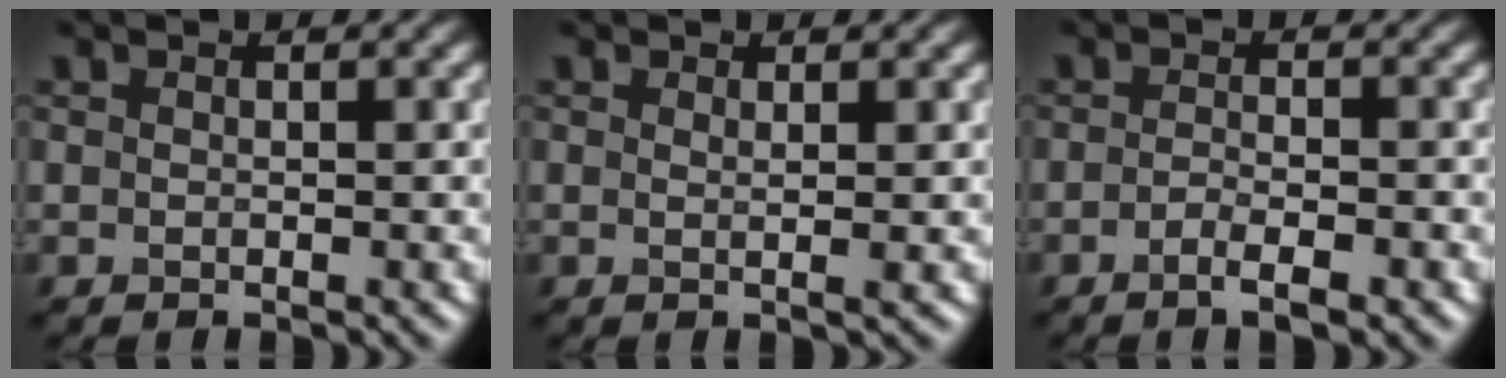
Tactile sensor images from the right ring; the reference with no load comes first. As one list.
[{"total": 1.1, "force": [0.3, 0.2, 1.0], "torque": [-0.012, -0.002, 0.002]}, {"total": 2.3, "force": [-1.2, 0.6, 1.9], "torque": [-0.035, 0.001, -0.024]}]